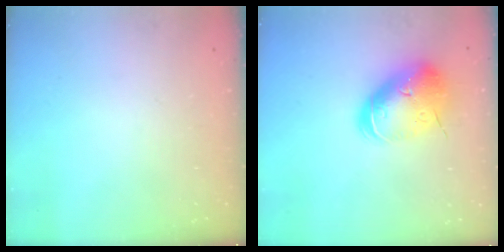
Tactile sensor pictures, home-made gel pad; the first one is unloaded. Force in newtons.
{"total": 18.7, "press": 18.5, "slide": 3.0}